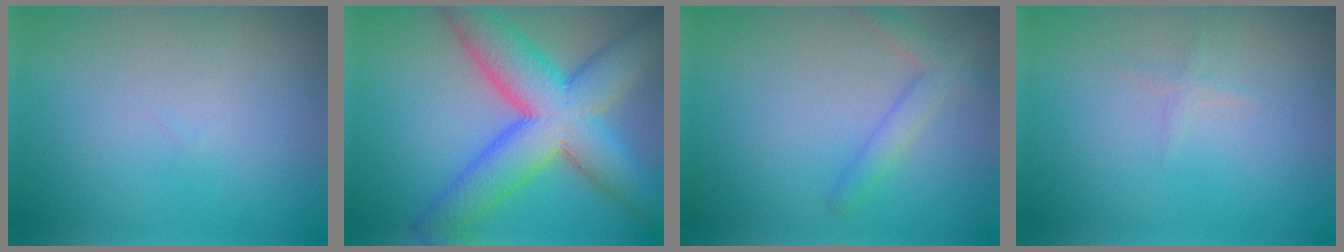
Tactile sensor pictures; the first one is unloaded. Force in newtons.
{"total": 10.7, "press": 10.7, "slide": 0.3}
{"total": 2.4, "press": 2.4, "slide": 0.2}
{"total": 0.6, "press": 0.6, "slide": 0.0}